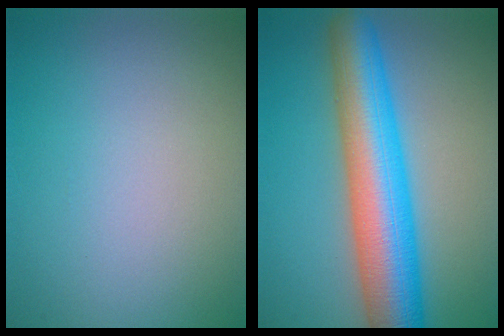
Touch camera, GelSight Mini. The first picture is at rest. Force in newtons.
{"total": 10.0, "press": 10.0, "slide": 0.2}